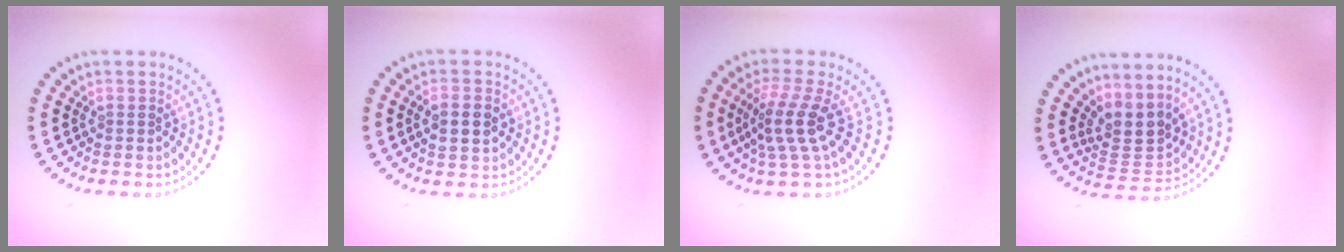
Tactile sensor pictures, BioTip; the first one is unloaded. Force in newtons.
{"total": 2.7, "press": 2.6, "slide": 0.3}
{"total": 3.6, "press": 2.6, "slide": 2.4}
{"total": 3.1, "press": 2.3, "slide": 2.1}